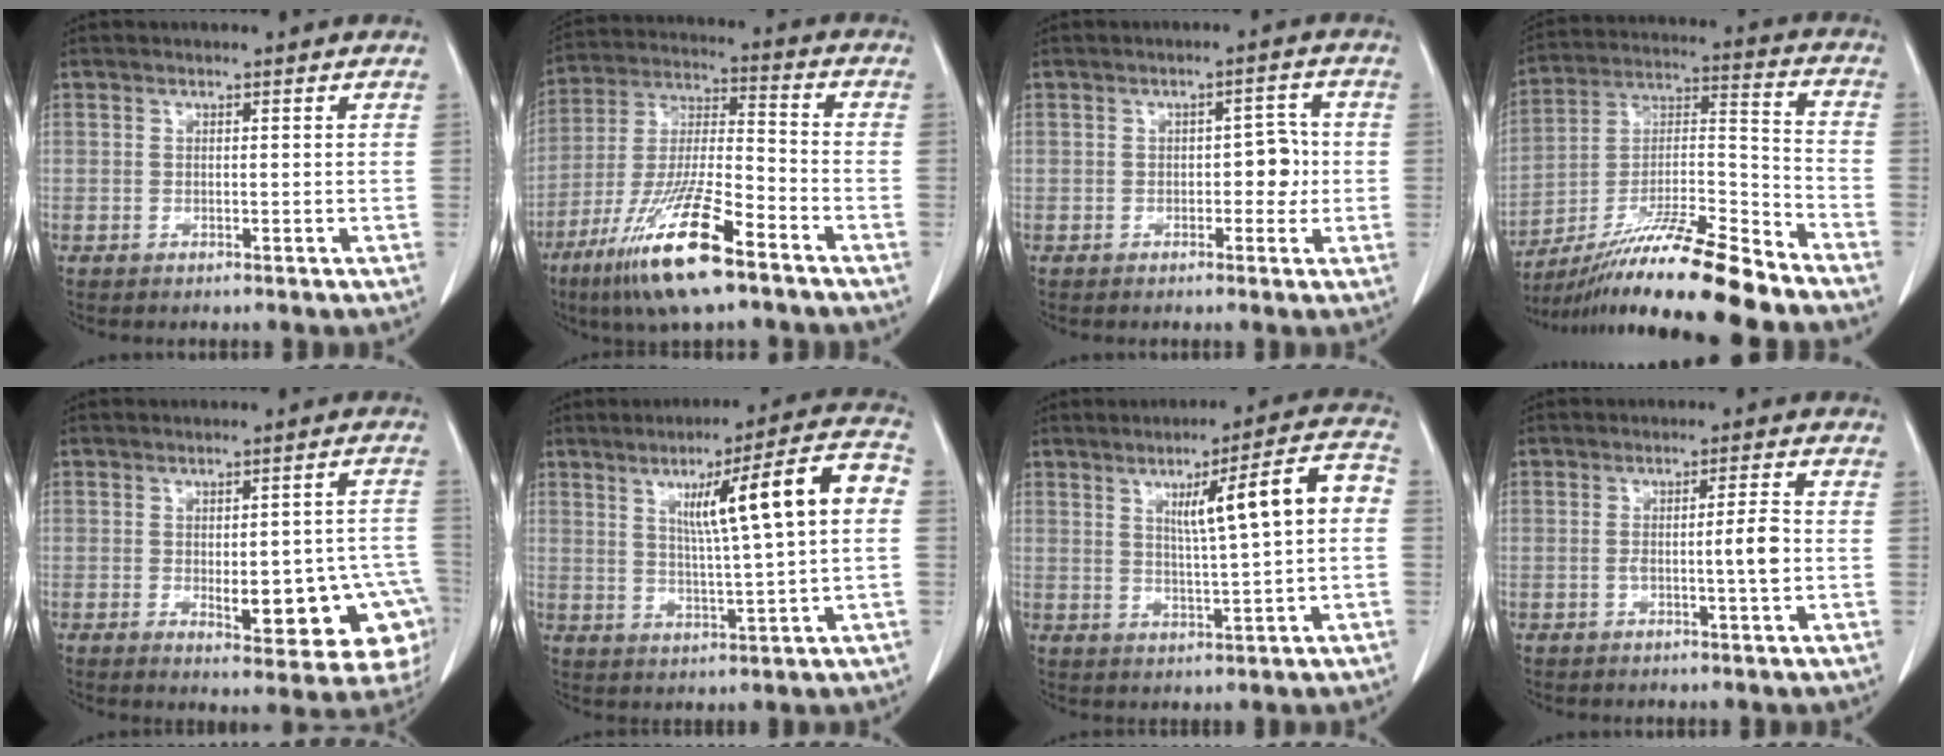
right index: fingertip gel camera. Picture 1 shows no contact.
{"total": 16.6, "force": [-10.0, 2.0, 13.1], "torque": [-0.278, -0.037, -0.188]}
{"total": 3.8, "force": [-0.5, 2.1, 3.1], "torque": [-0.031, 0.014, -0.007]}
{"total": 18.4, "force": [-14.8, -0.1, 11.1], "torque": [-0.207, -0.006, -0.263]}
{"total": 15.1, "force": [-4.4, 5.5, 13.4], "torque": [-0.092, 0.024, -0.037]}
{"total": 13.7, "force": [2.7, 0.2, 13.4], "torque": [-0.197, 0.021, 0.041]}
{"total": 10.8, "force": [1.7, 0.5, 10.6], "torque": [-0.152, 0.020, 0.025]}
{"total": 4.1, "force": [-0.7, -0.2, 4.1], "torque": [-0.066, 0.000, -0.011]}